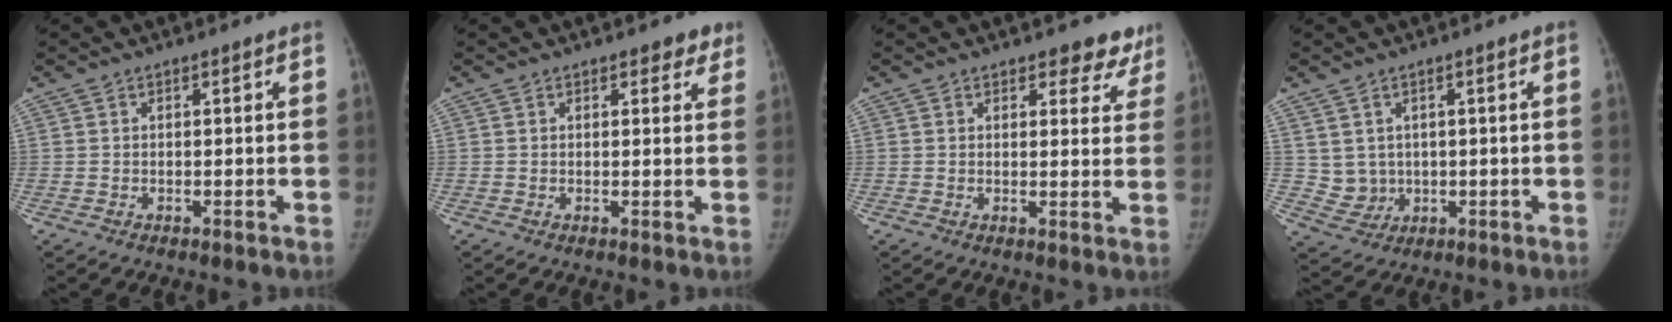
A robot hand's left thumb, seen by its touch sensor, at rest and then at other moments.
{"total": 2.9, "force": [2.0, 1.5, 1.4], "torque": [0.010, -0.007, 0.021]}
{"total": 5.7, "force": [4.7, 2.8, 1.6], "torque": [0.022, -0.028, 0.044]}
{"total": 4.3, "force": [1.0, 4.0, 1.4], "torque": [-0.013, -0.009, 0.032]}